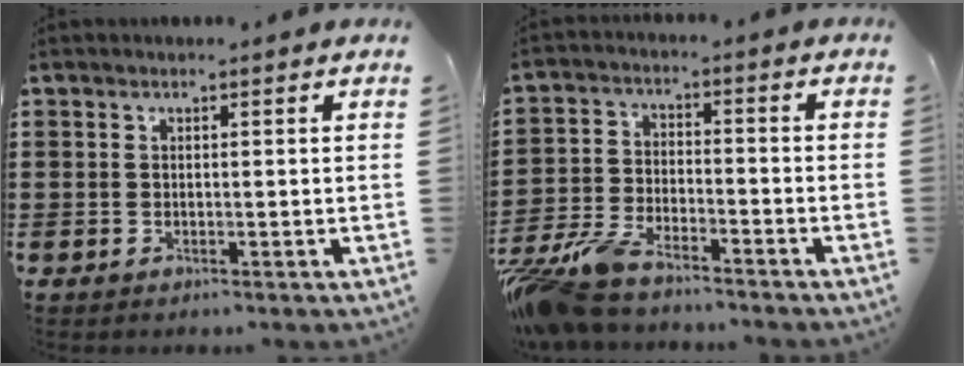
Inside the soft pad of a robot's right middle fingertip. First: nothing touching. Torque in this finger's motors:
{"motor_torque": [1.48, 0.01, 0.33, 0.21]}